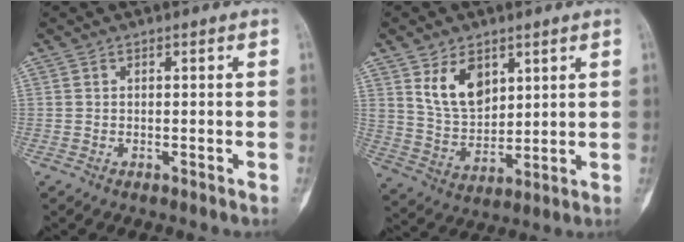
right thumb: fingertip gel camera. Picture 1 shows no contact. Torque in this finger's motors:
{"motor_torque": [-0.33, 1.47, 0.03, 0.12, 0.23]}